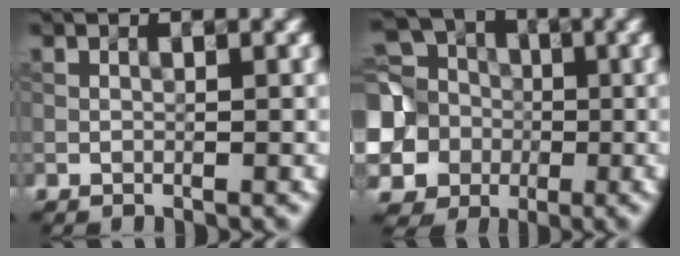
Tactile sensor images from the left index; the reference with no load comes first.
{"total": 13.0, "force": [0.0, 11.7, 5.7], "torque": [-0.165, 0.015, -0.028]}